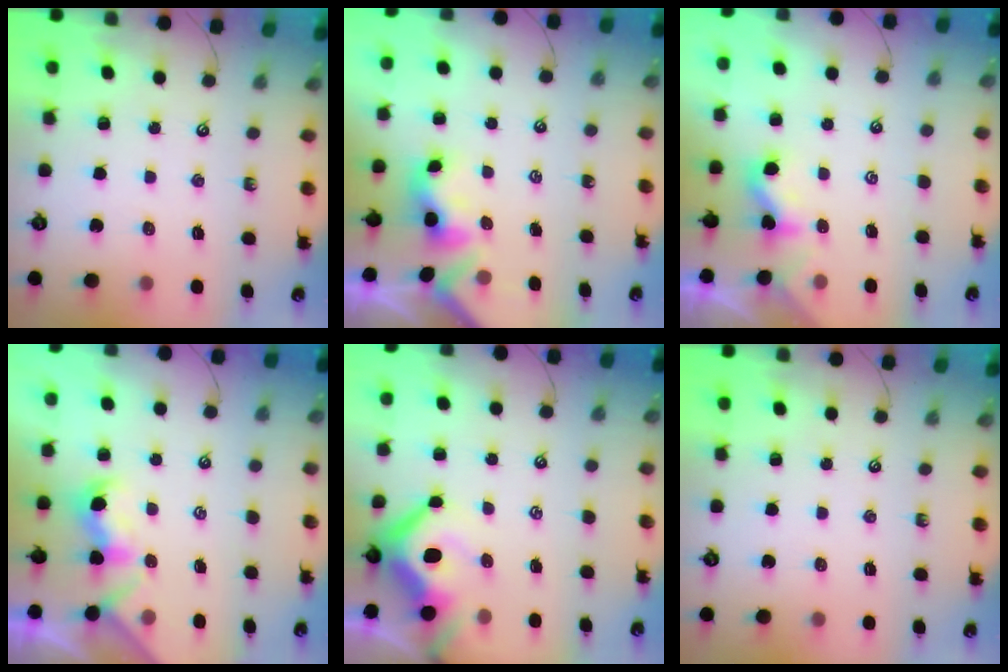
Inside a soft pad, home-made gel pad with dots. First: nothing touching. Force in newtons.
{"total": 3.0, "press": 2.9, "slide": 0.6}
{"total": 2.3, "press": 2.3, "slide": 0.2}
{"total": 2.3, "press": 2.2, "slide": 0.8}
{"total": 7.6, "press": 7.5, "slide": 1.4}
{"total": 0.0}